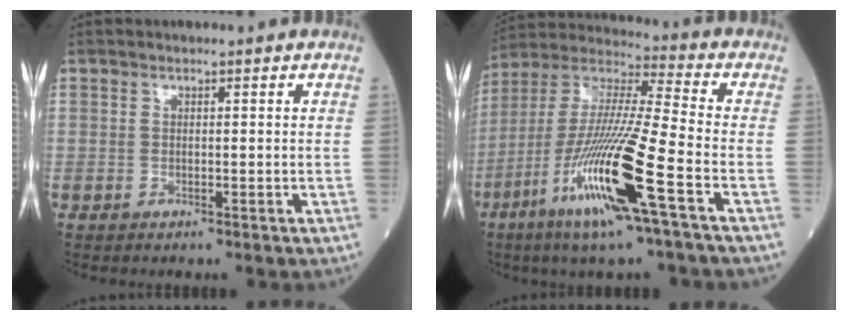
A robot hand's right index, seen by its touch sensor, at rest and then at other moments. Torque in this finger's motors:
{"motor_torque": [1.71, -0.43, 1.05, 0.21]}